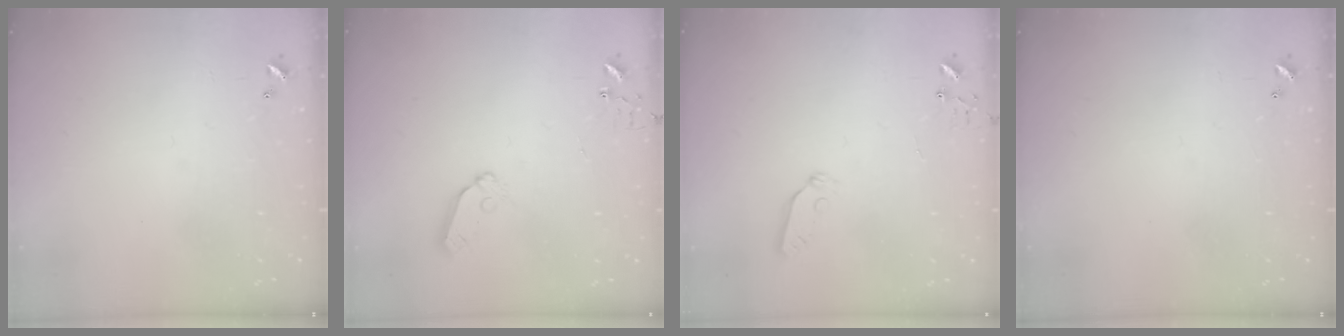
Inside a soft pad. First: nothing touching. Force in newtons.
{"total": 7.0, "press": 7.0, "slide": 0.6}
{"total": 5.0, "press": 4.9, "slide": 0.6}
{"total": 0.0}